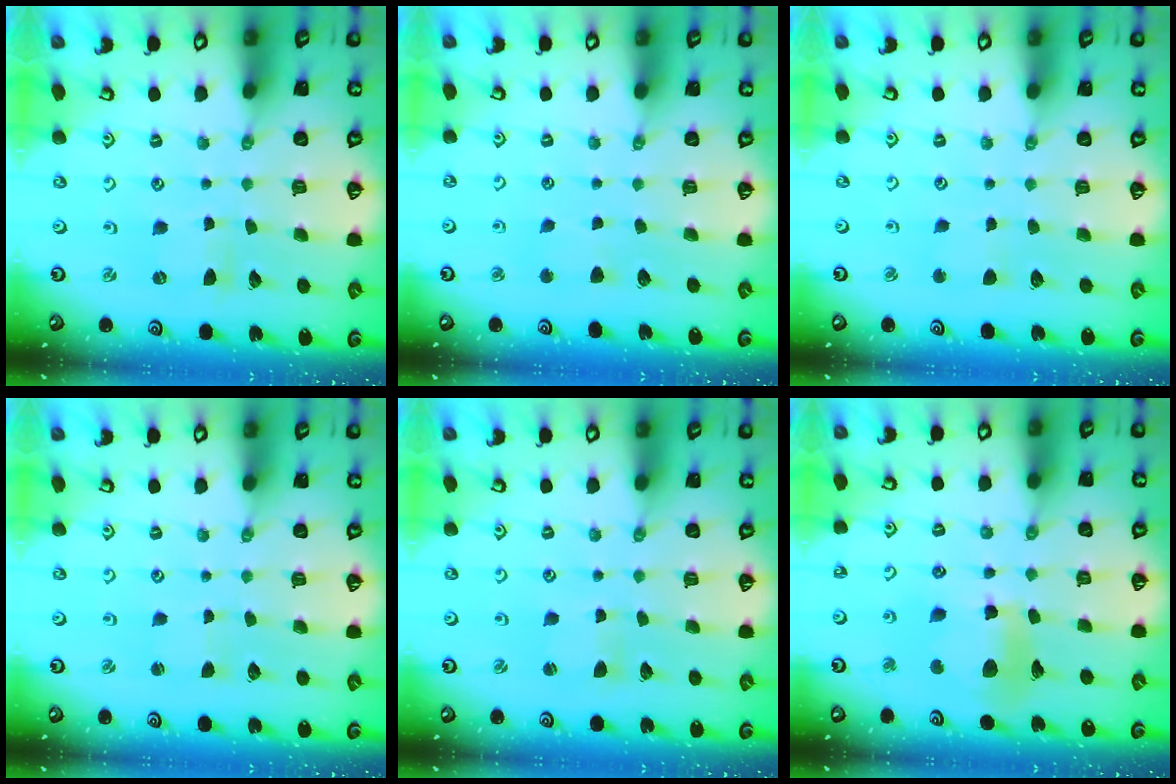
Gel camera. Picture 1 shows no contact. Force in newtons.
{"total": 2.5, "press": 2.5, "slide": 0.5}
{"total": 2.6, "press": 2.6, "slide": 0.3}
{"total": 0.9, "press": 0.9, "slide": 0.0}
{"total": 1.2, "press": 1.1, "slide": 0.2}
{"total": 13.1, "press": 13.0, "slide": 1.5}